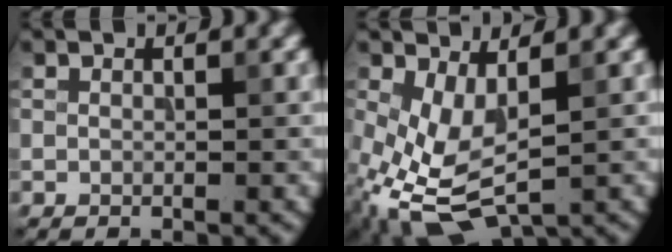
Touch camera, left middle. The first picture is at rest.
{"total": 5.5, "force": [-1.5, 2.5, 4.7], "torque": [-0.122, -0.008, -0.019]}